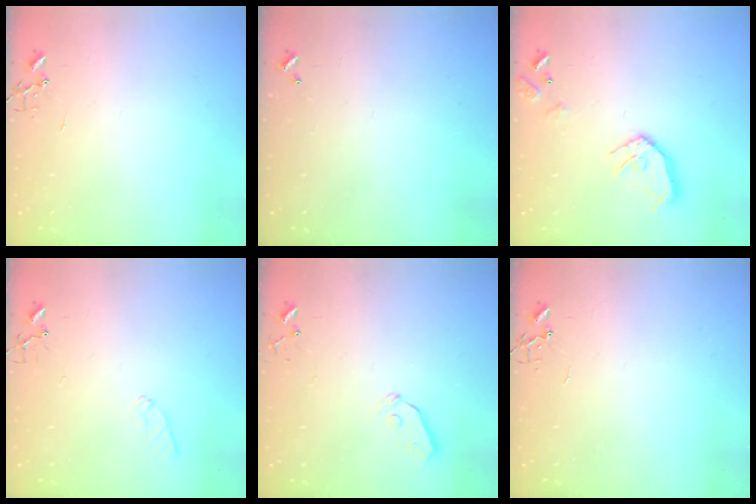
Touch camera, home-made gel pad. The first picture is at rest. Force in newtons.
{"total": 0.0}
{"total": 12.7, "press": 12.6, "slide": 1.6}
{"total": 5.7, "press": 5.7, "slide": 0.6}
{"total": 3.4, "press": 3.4, "slide": 0.4}
{"total": 0.0}